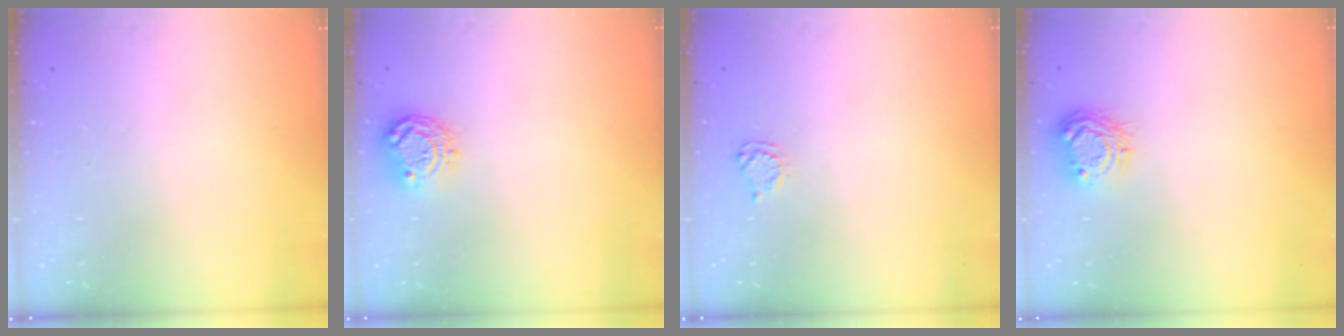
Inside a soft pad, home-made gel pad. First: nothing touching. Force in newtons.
{"total": 8.3, "press": 8.3, "slide": 0.3}
{"total": 3.5, "press": 3.5, "slide": 0.4}
{"total": 7.6, "press": 7.6, "slide": 0.5}